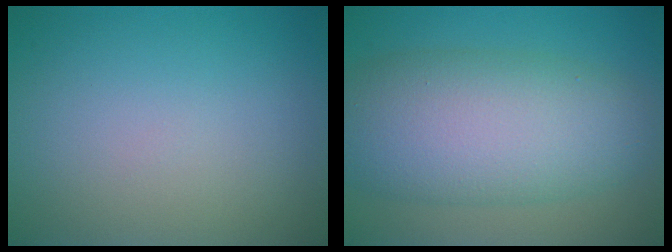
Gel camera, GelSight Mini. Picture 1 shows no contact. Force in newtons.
{"total": 10.0, "press": 10.0, "slide": 0.2}